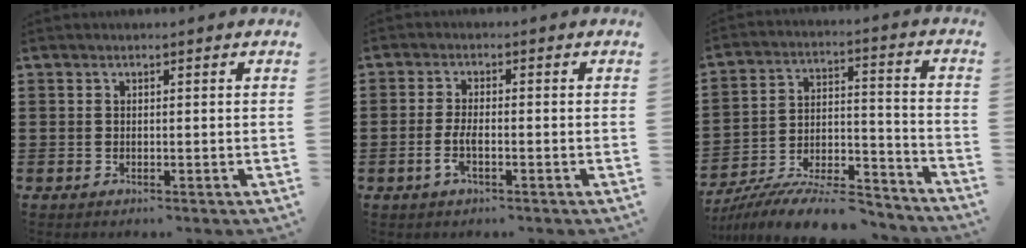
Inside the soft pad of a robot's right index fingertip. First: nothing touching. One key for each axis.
{"total": 3.2, "fx": -1.2, "fy": 0.9, "fz": 2.8, "tx": -0.062, "ty": -0.003, "tz": -0.026}
{"total": 11.7, "fx": -10.5, "fy": 1.8, "fz": 4.9, "tx": -0.070, "ty": 0.034, "tz": -0.200}